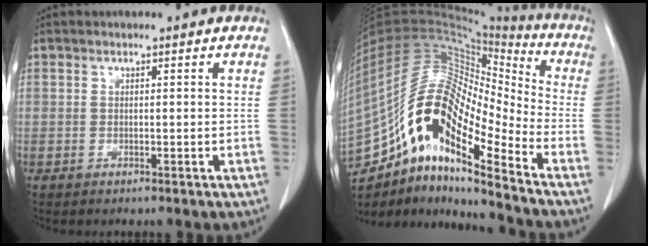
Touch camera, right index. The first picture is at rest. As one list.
[{"total": 21.4, "force": [-13.2, 5.4, 15.9], "torque": [-0.332, 0.030, -0.238]}]